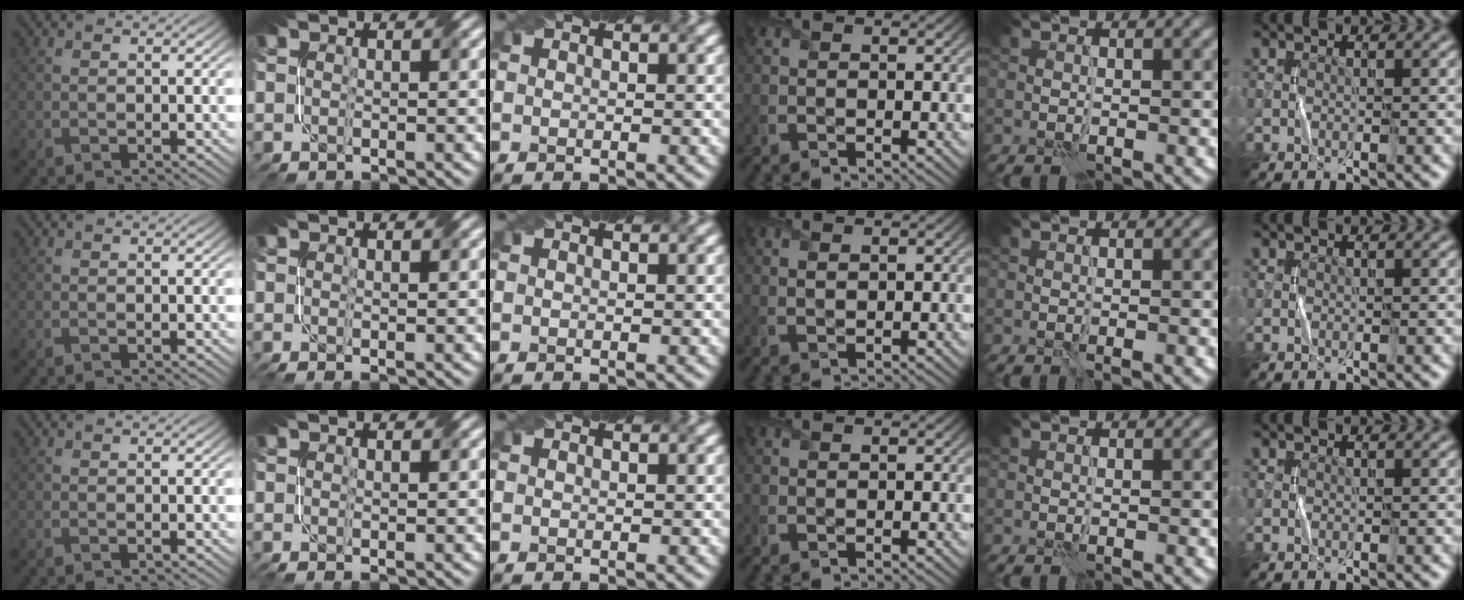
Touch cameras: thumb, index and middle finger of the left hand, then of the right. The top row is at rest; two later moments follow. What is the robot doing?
{"motion": "fold", "object": "netting"}